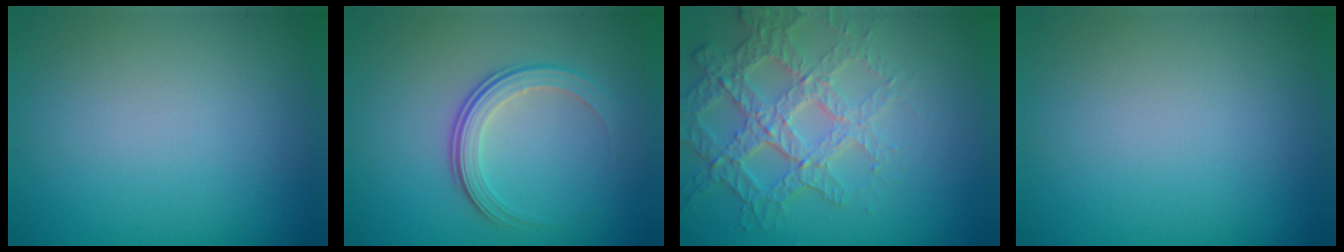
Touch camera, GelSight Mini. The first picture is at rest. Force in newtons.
{"total": 3.5, "press": 2.6, "slide": 2.3}
{"total": 5.0, "press": 4.5, "slide": 2.3}
{"total": 0.0}